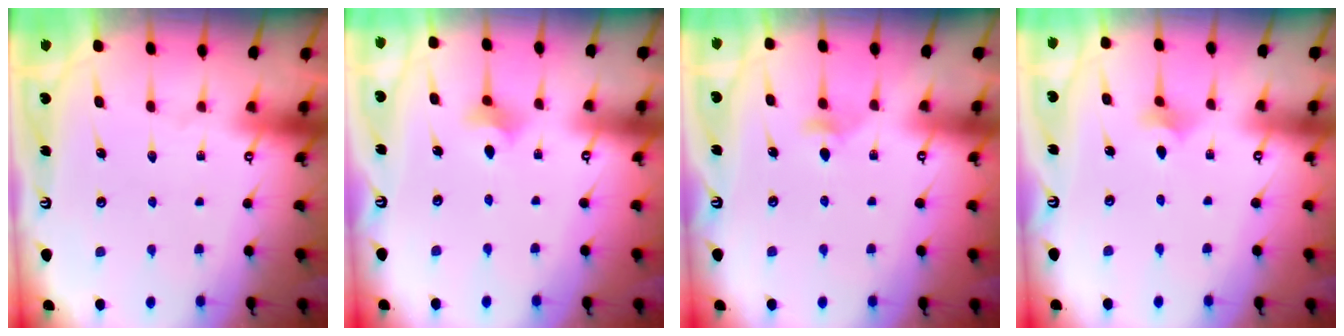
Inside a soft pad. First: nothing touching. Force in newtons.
{"total": 3.9, "press": 3.8, "slide": 0.9}
{"total": 4.9, "press": 4.8, "slide": 0.8}
{"total": 1.6, "press": 1.5, "slide": 0.4}